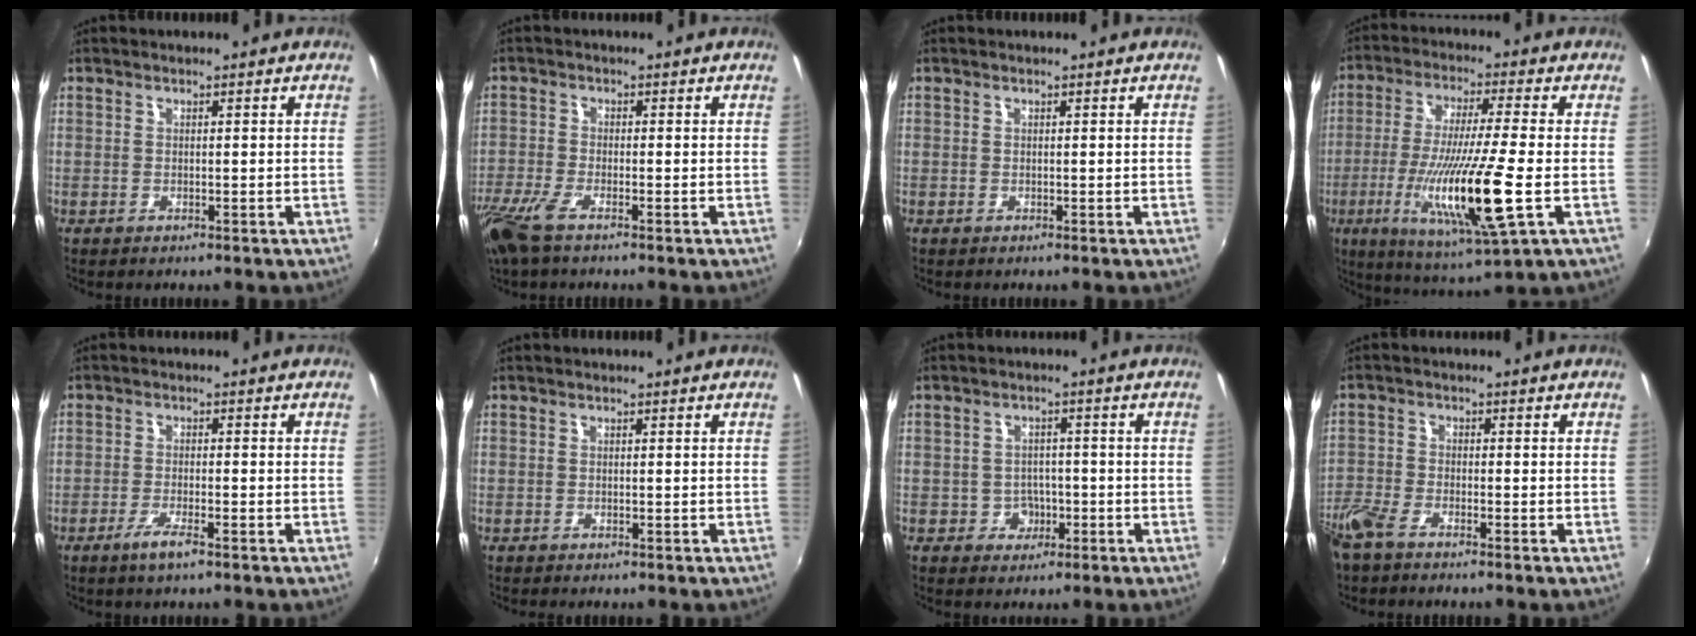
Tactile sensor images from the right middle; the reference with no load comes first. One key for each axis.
{"total": 7.9, "fx": -5.3, "fy": 2.1, "fz": 5.4, "tx": -0.137, "ty": -0.030, "tz": -0.107}
{"total": 0.0}
{"total": 17.4, "fx": -4.6, "fy": 0.6, "fz": 16.8, "tx": -0.321, "ty": -0.040, "tz": -0.077}
{"total": 3.5, "fx": -2.3, "fy": -0.1, "fz": 2.7, "tx": -0.061, "ty": -0.009, "tz": -0.047}
{"total": 0.0}
{"total": 3.0, "fx": -1.0, "fy": 2.7, "fz": 0.5, "tx": -0.011, "ty": 0.008, "tz": -0.011}
{"total": 5.8, "fx": -4.6, "fy": 1.8, "fz": 3.0, "tx": -0.082, "ty": -0.013, "tz": -0.100}